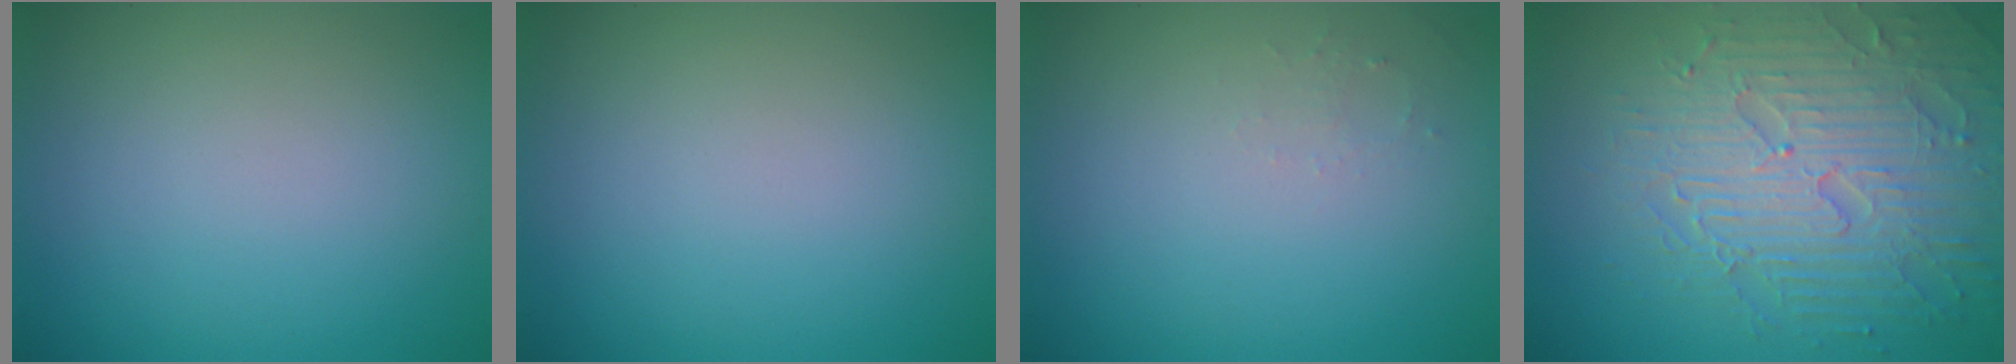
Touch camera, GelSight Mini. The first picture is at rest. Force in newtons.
{"total": 0.0}
{"total": 0.8, "press": 0.8, "slide": 0.3}
{"total": 7.5, "press": 5.9, "slide": 4.6}